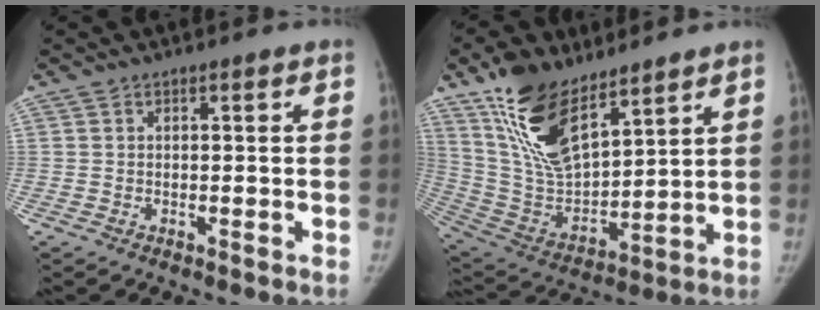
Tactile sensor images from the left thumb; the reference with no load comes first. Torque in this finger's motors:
{"motor_torque": [0.30, 0.28, 1.50, -1.27, 0.16]}